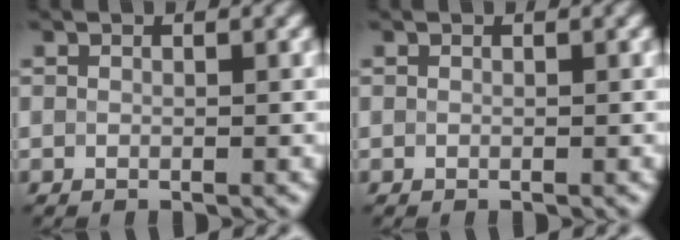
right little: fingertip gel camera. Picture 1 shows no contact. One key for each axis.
{"total": 0.0}